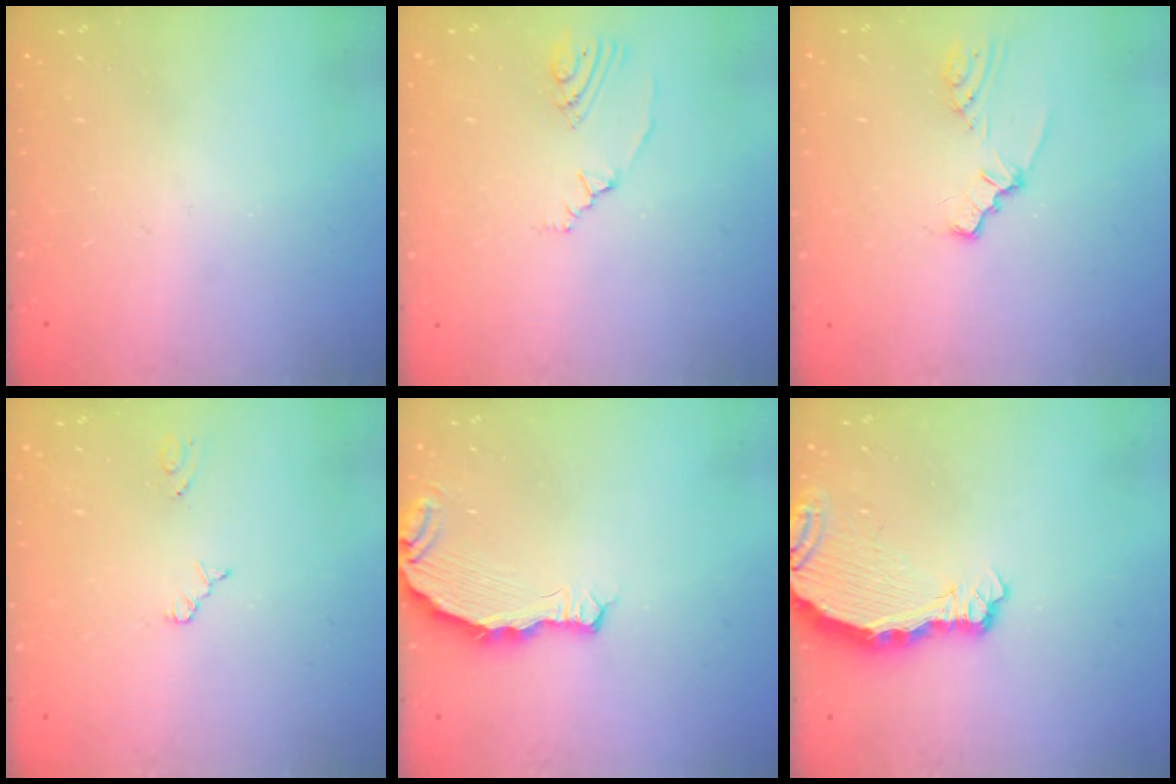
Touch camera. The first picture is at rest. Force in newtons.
{"total": 2.8, "press": 2.0, "slide": 2.0}
{"total": 1.5, "press": 1.5, "slide": 0.1}
{"total": 2.5, "press": 2.5, "slide": 0.4}
{"total": 6.5, "press": 5.2, "slide": 3.9}
{"total": 5.4, "press": 5.3, "slide": 0.6}